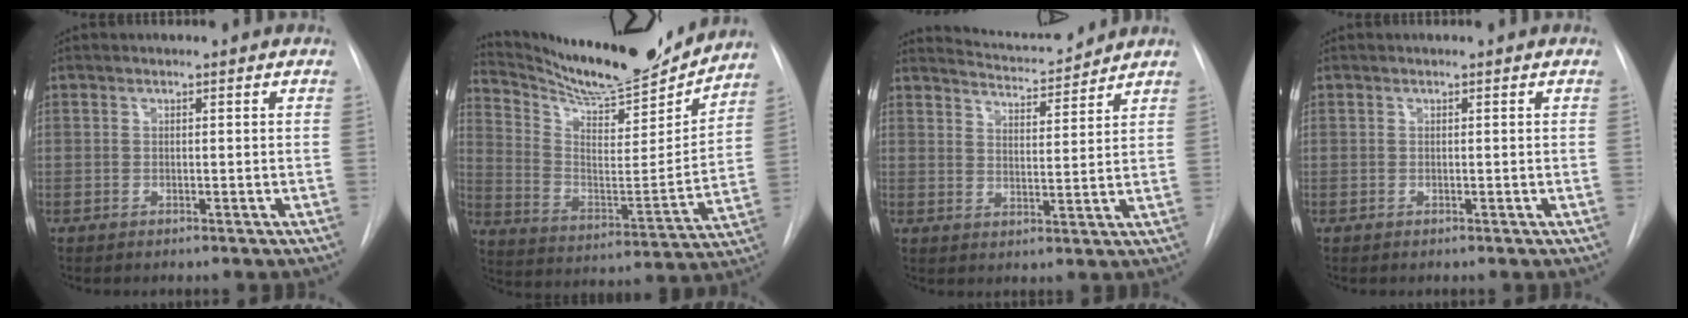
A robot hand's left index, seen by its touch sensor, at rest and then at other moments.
{"total": 20.4, "force": [19.1, 2.5, 6.7], "torque": [-0.130, -0.044, 0.296]}
{"total": 8.2, "force": [8.1, 0.2, 1.2], "torque": [-0.031, 0.000, 0.130]}
{"total": 0.0}